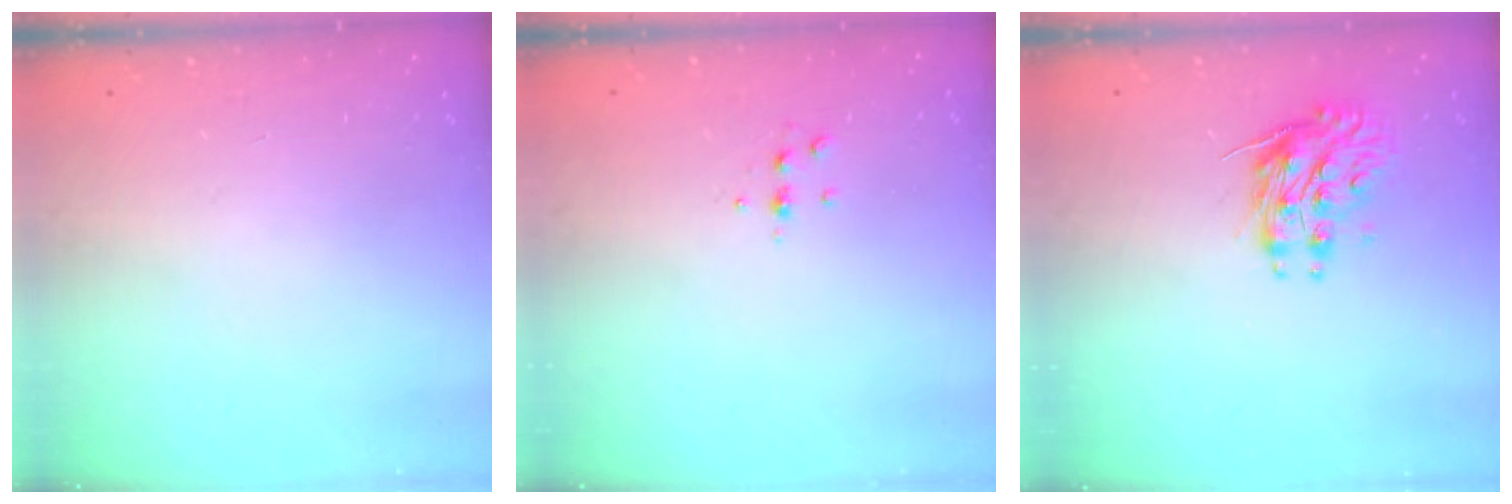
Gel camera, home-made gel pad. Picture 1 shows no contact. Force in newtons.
{"total": 4.7, "press": 4.6, "slide": 1.0}
{"total": 9.2, "press": 9.2, "slide": 0.2}